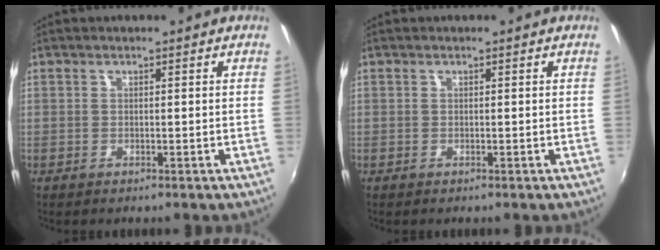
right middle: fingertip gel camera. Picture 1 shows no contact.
{"total": 0.0}